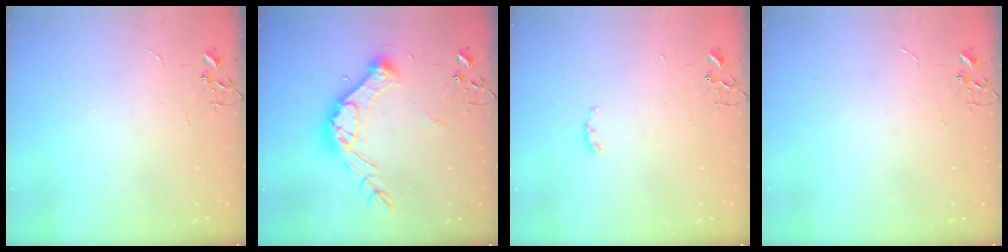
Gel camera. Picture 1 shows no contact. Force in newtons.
{"total": 17.8, "press": 17.8, "slide": 1.4}
{"total": 3.3, "press": 3.3, "slide": 0.5}
{"total": 0.0}